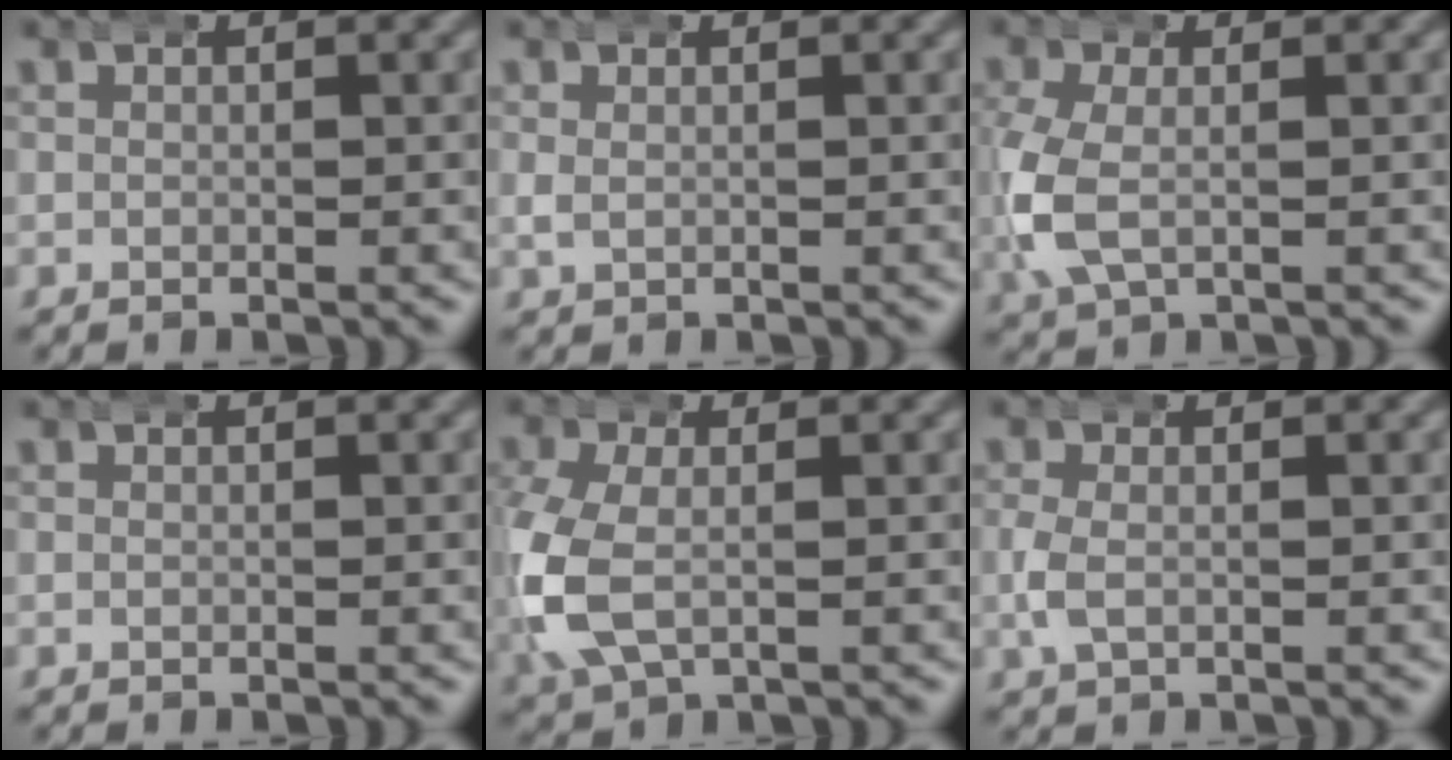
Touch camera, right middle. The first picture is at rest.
{"total": 0.9, "force": [0.3, 0.6, 0.6], "torque": [-0.017, -0.001, 0.009]}
{"total": 4.4, "force": [-0.8, 3.1, 3.0], "torque": [-0.097, -0.008, -0.004]}
{"total": 0.0}
{"total": 6.3, "force": [-1.1, 4.7, 4.1], "torque": [-0.141, -0.021, -0.005]}
{"total": 1.8, "force": [-0.2, 1.2, 1.2], "torque": [-0.039, 0.000, -0.004]}